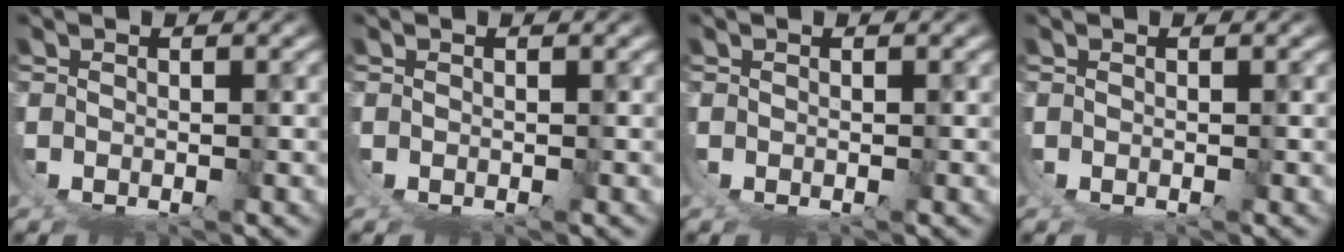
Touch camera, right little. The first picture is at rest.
{"total": 0.0}
{"total": 0.0}
{"total": 0.0}